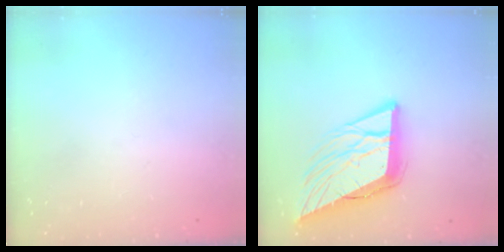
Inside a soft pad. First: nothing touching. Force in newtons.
{"total": 15.3, "press": 15.1, "slide": 2.7}